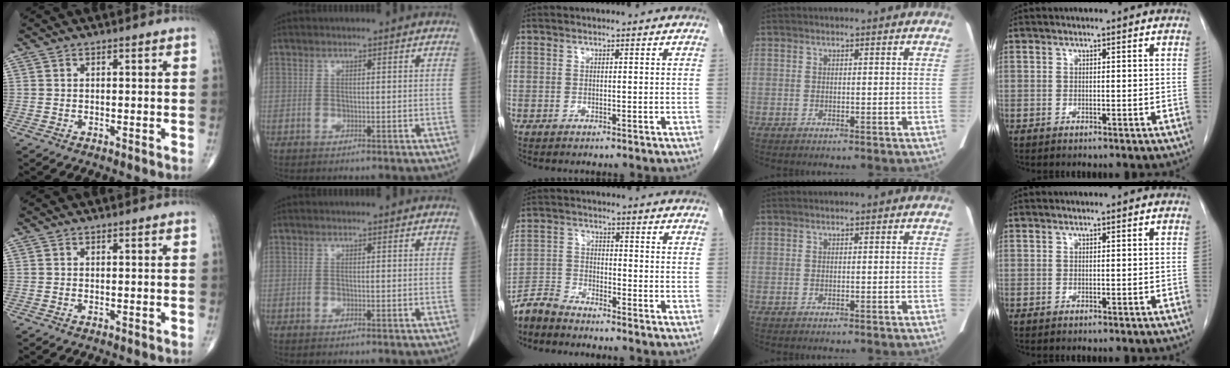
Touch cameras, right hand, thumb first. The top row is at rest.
{"middle": {"total": 4.8, "force": [-4.8, 0.5, 0.5], "torque": [-0.011, -0.012, -0.096]}}